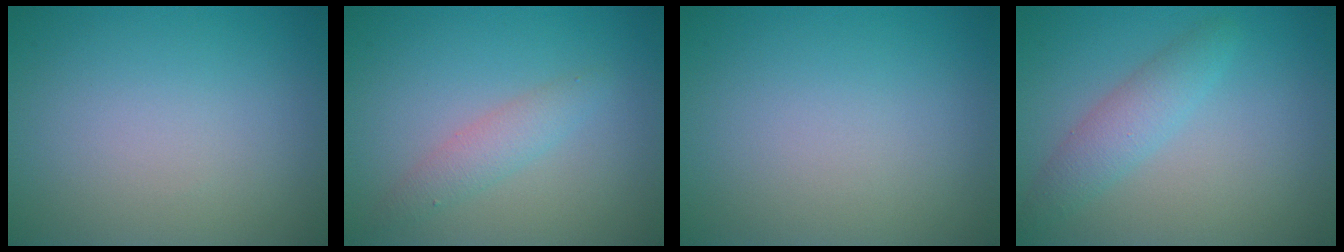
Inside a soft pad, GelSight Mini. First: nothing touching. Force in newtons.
{"total": 2.0, "press": 2.0, "slide": 0.0}
{"total": 0.0}
{"total": 2.7, "press": 2.7, "slide": 0.1}